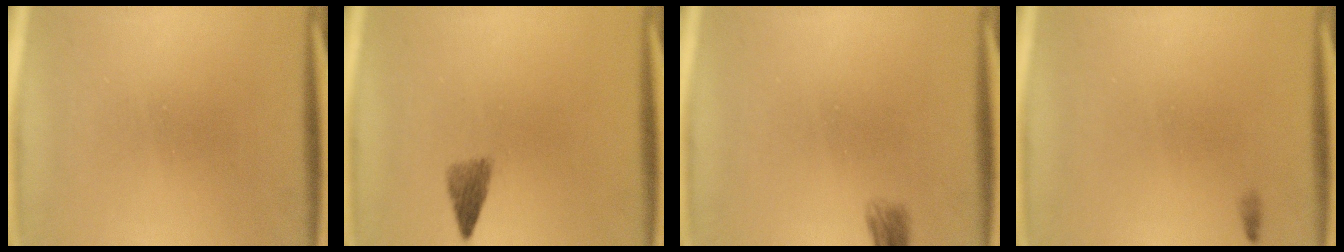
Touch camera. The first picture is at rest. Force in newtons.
{"total": 2.2}
{"total": 1.6}
{"total": 0.5}